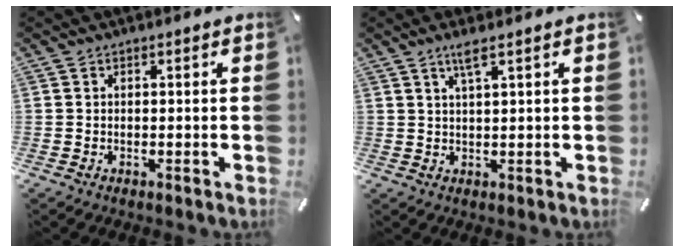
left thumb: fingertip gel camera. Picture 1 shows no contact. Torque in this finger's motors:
{"motor_torque": [0.16, -0.37, 0.14, 0.12, 0.01]}